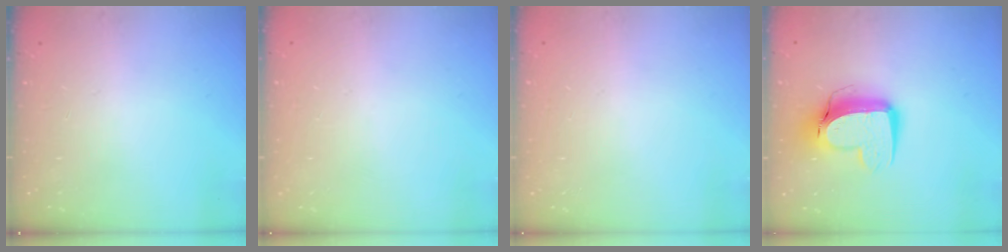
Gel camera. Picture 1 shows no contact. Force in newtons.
{"total": 0.0}
{"total": 0.0}
{"total": 12.0, "press": 12.0, "slide": 1.2}